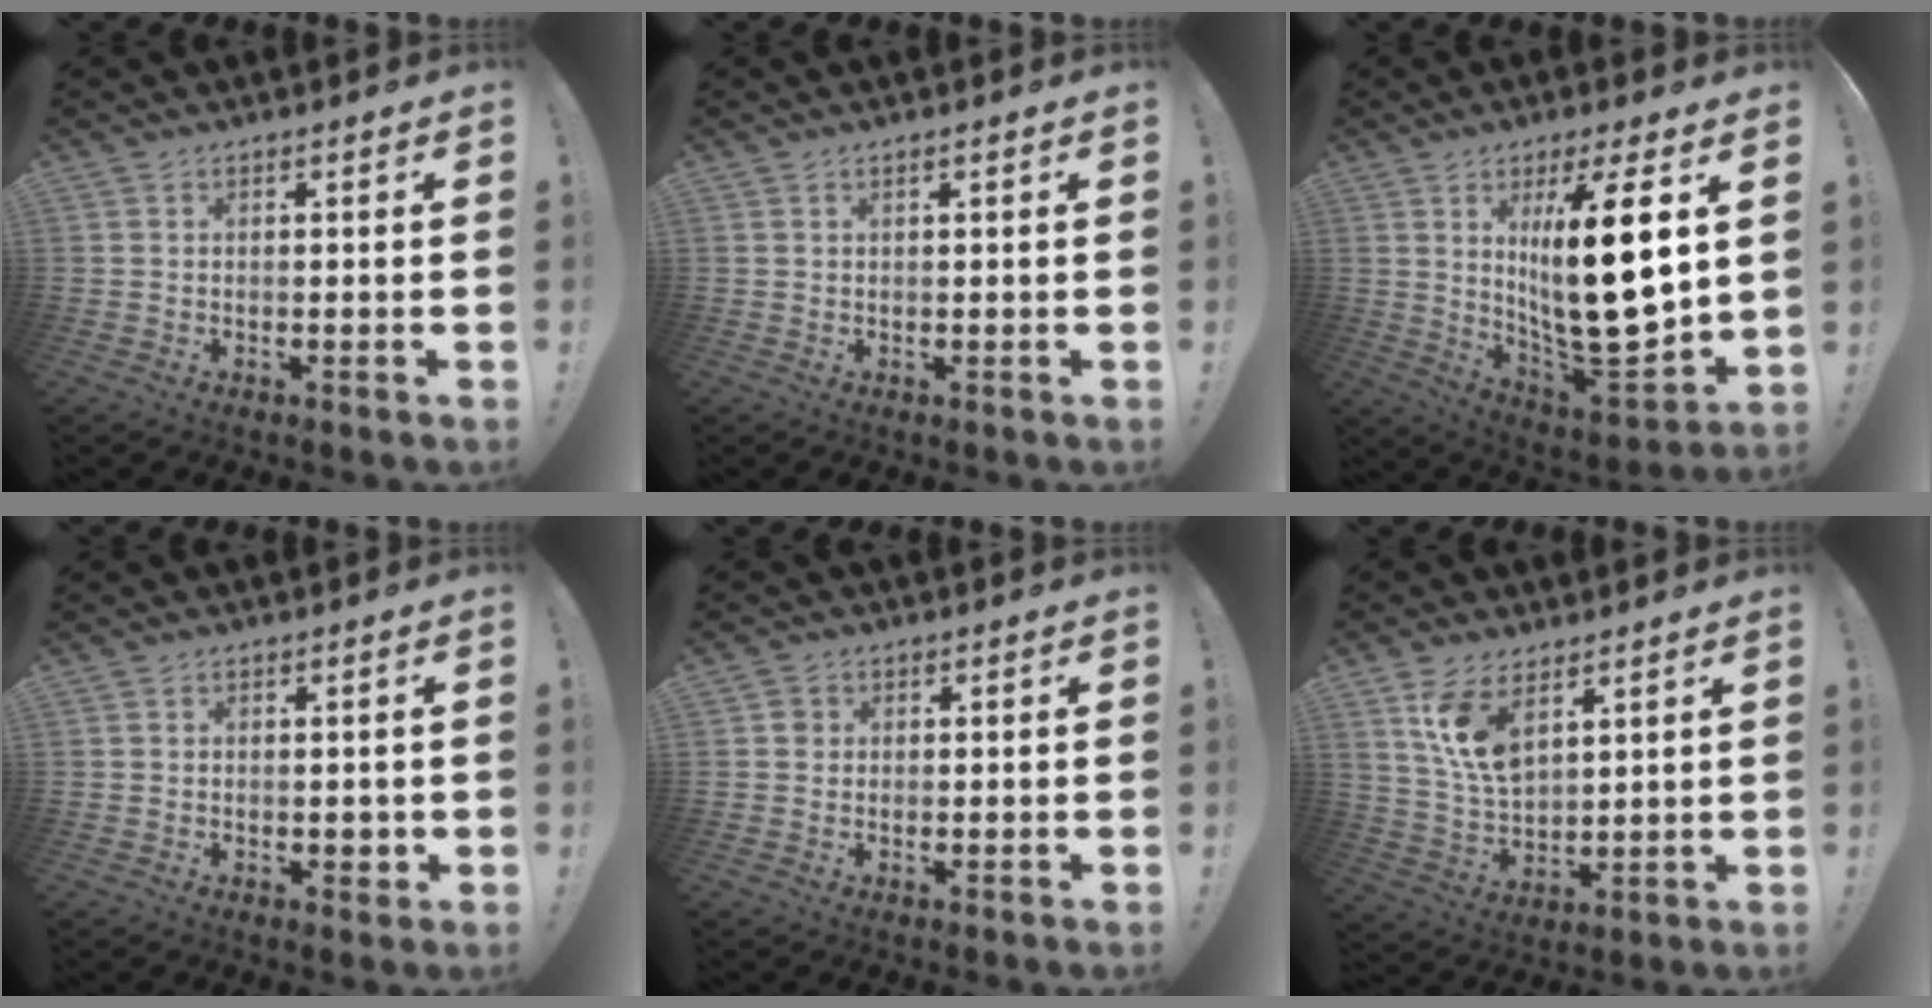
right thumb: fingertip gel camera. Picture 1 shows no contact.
{"total": 1.0, "force": [0.4, 0.0, 0.9], "torque": [-0.020, 0.002, 0.007]}
{"total": 20.3, "force": [5.3, 4.9, 18.9], "torque": [-0.321, -0.049, 0.075]}
{"total": 1.8, "force": [0.0, 1.3, 1.3], "torque": [-0.008, 0.000, -0.002]}
{"total": 2.0, "force": [0.2, 2.0, 0.5], "torque": [-0.002, 0.002, 0.003]}
{"total": 11.0, "force": [6.3, 5.4, 7.1], "torque": [-0.134, -0.029, 0.119]}